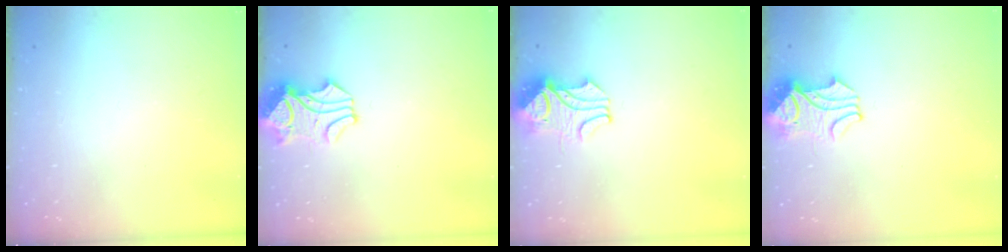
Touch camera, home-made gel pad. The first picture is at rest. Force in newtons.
{"total": 1.2, "press": 0.1, "slide": 1.2}
{"total": 2.4, "press": 2.2, "slide": 0.9}
{"total": 2.3, "press": 2.2, "slide": 0.5}